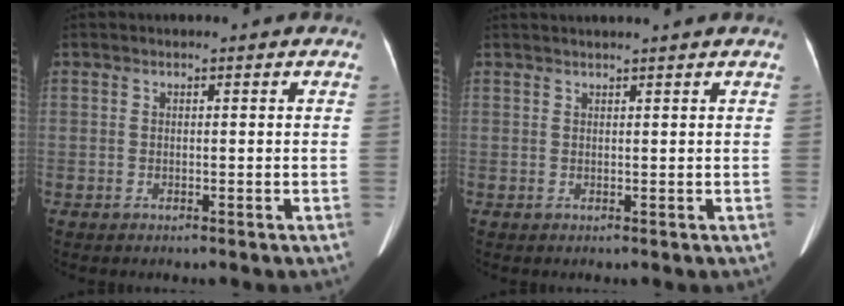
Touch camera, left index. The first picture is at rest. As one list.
[{"total": 4.2, "force": [3.8, -0.7, 1.7], "torque": [-0.015, 0.028, 0.049]}]